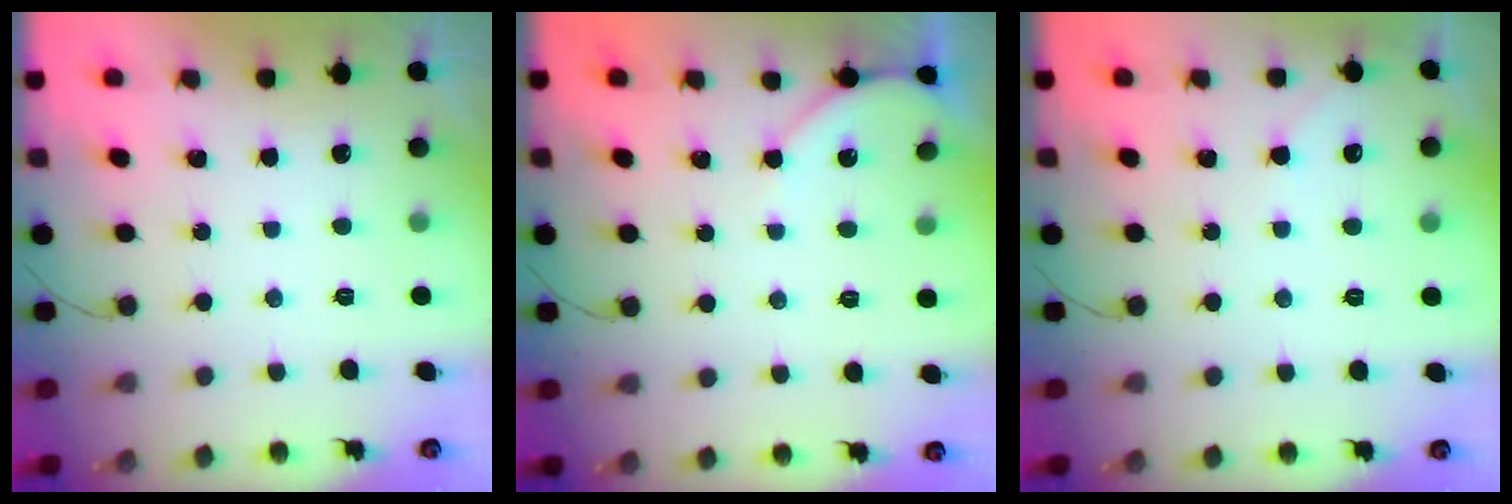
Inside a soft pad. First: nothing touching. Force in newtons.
{"total": 4.7, "press": 4.7, "slide": 0.5}
{"total": 2.7, "press": 2.7, "slide": 0.4}